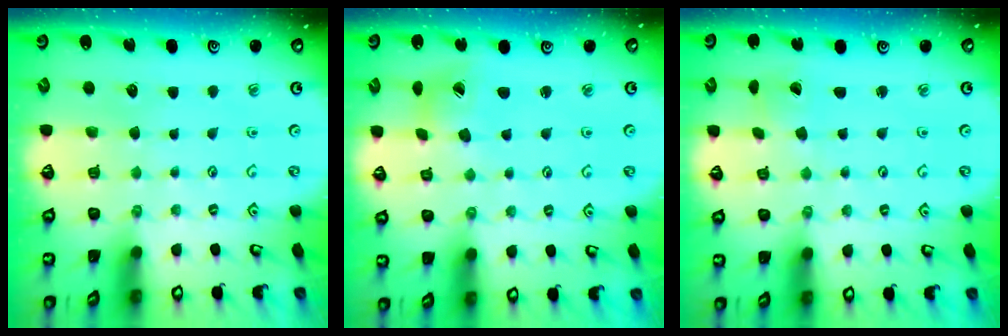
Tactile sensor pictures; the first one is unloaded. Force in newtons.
{"total": 6.1, "press": 6.0, "slide": 0.6}
{"total": 1.2, "press": 1.2, "slide": 0.1}